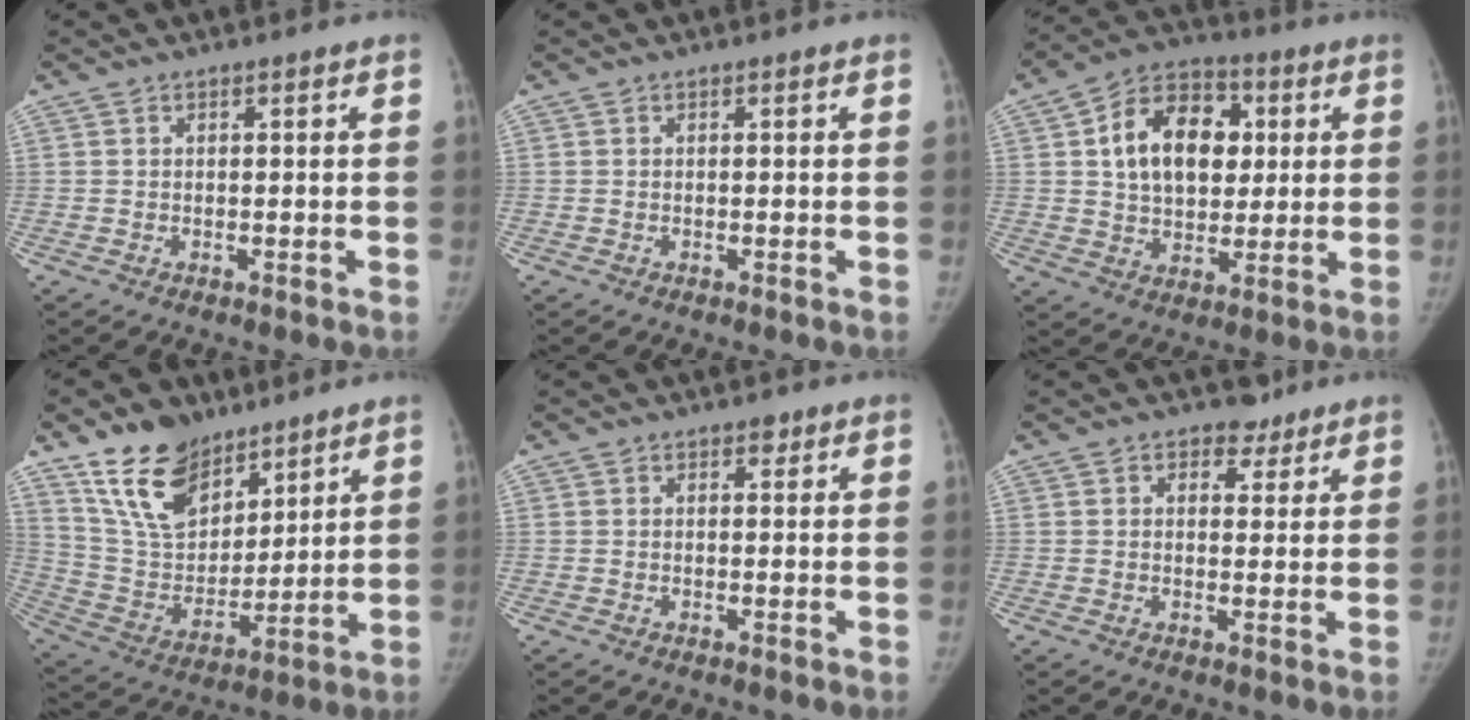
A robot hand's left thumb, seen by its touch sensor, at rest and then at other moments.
{"total": 0.0}
{"total": 16.2, "force": [3.4, 11.3, 11.1], "torque": [-0.144, 0.007, 0.054]}
{"total": 16.6, "force": [11.2, 9.4, 7.8], "torque": [-0.101, -0.055, 0.223]}
{"total": 1.2, "force": [0.8, 0.8, 0.6], "torque": [0.001, -0.003, 0.008]}
{"total": 3.6, "force": [2.3, 2.6, 0.9], "torque": [0.011, -0.010, 0.030]}